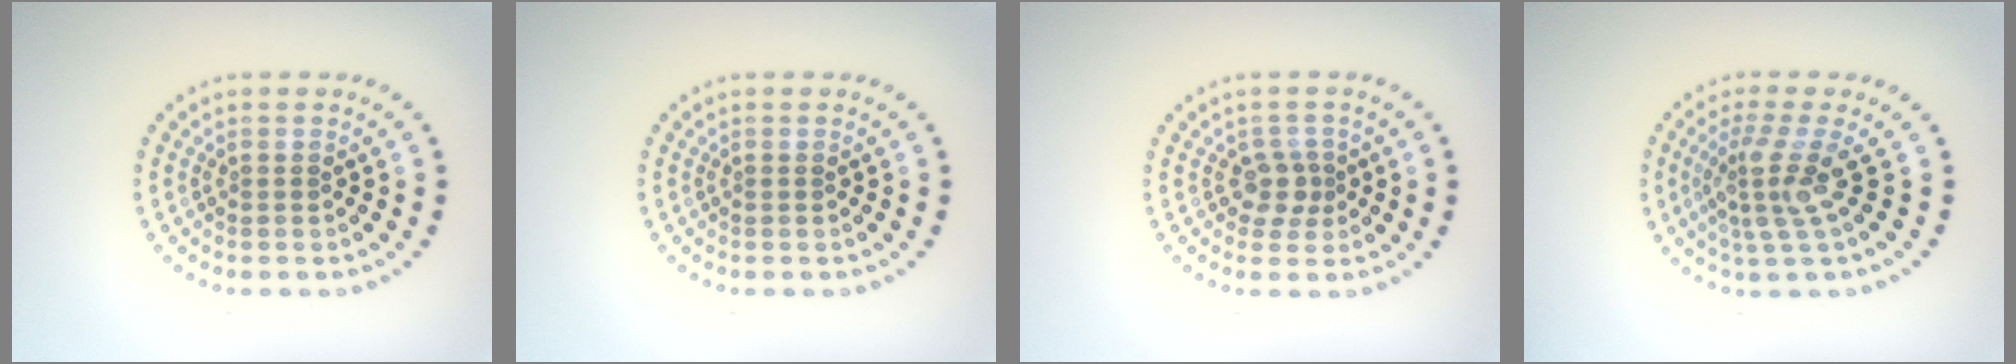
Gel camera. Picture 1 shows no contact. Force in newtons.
{"total": 0.0}
{"total": 2.0, "press": 1.6, "slide": 1.2}
{"total": 3.5, "press": 2.5, "slide": 2.5}